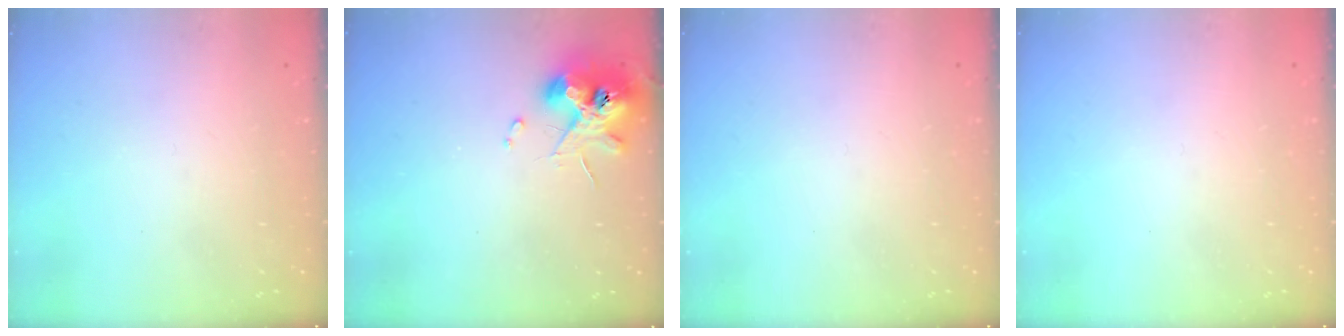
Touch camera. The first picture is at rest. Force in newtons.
{"total": 11.6, "press": 11.5, "slide": 1.7}
{"total": 0.0}
{"total": 0.0}